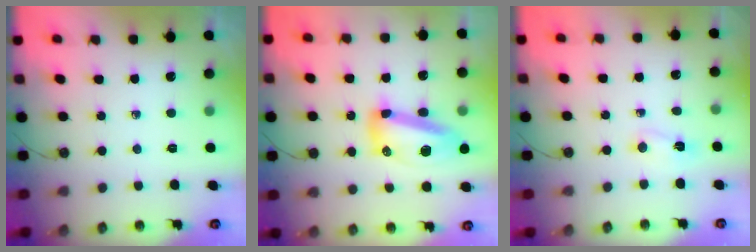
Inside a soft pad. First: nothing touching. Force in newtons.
{"total": 14.3, "press": 14.2, "slide": 1.4}
{"total": 2.8, "press": 2.7, "slide": 0.5}